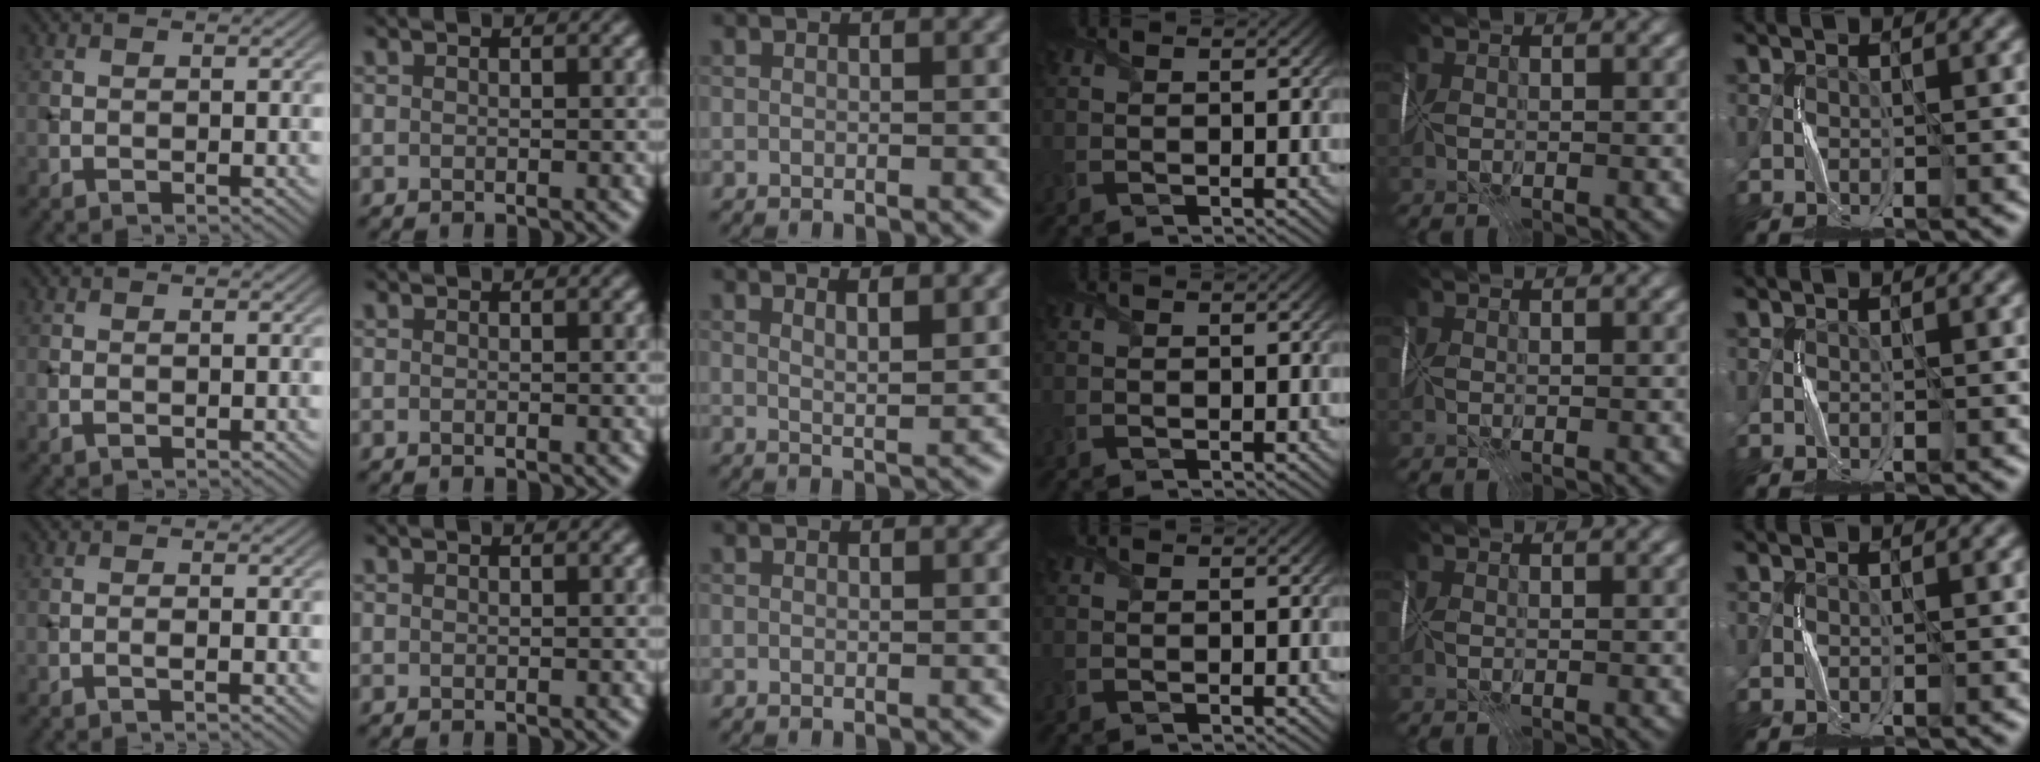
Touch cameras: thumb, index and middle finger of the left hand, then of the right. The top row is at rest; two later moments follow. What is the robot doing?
{"motion": "fold", "object": "wrapping paper"}